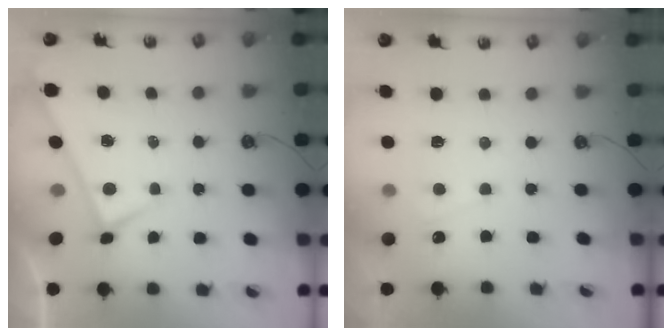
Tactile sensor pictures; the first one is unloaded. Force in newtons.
{"total": 3.2, "press": 3.1, "slide": 0.3}